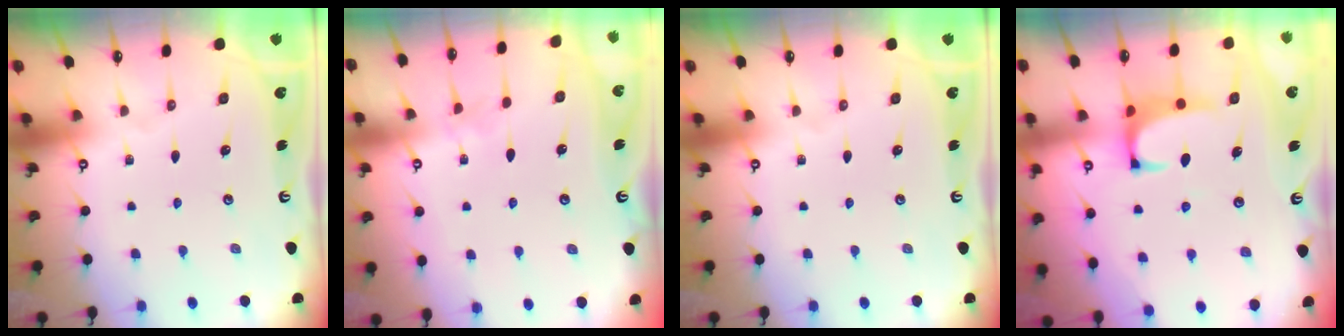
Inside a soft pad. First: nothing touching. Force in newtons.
{"total": 2.7, "press": 2.7, "slide": 0.3}
{"total": 0.0}
{"total": 1.2, "press": 1.1, "slide": 0.5}